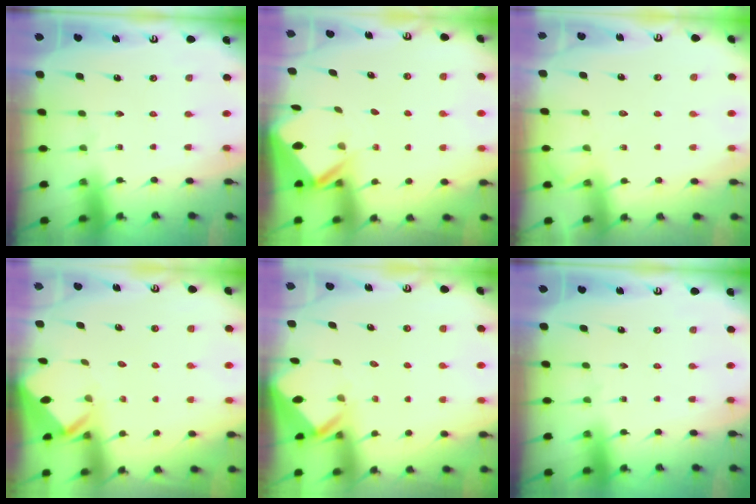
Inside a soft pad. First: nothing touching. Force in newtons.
{"total": 3.0, "press": 2.9, "slide": 0.3}
{"total": 5.7, "press": 5.7, "slide": 0.8}
{"total": 3.6, "press": 3.6, "slide": 0.2}
{"total": 2.4, "press": 2.4, "slide": 0.1}
{"total": 0.0}